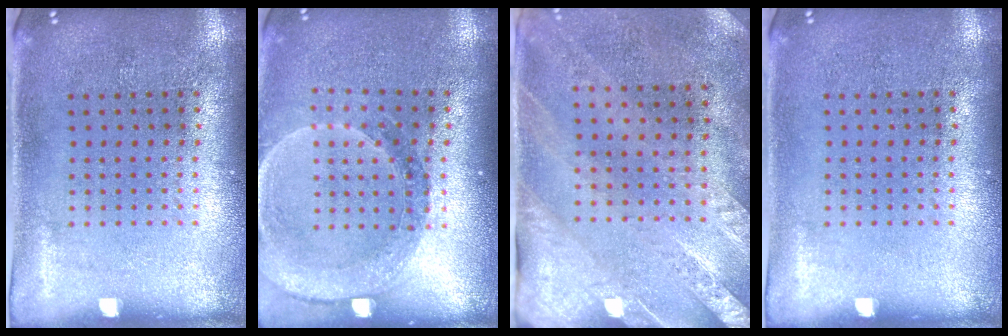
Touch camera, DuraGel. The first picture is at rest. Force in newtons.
{"total": 1.4, "press": 1.4, "slide": 0.1}
{"total": 2.5, "press": 2.1, "slide": 1.3}
{"total": 0.0}